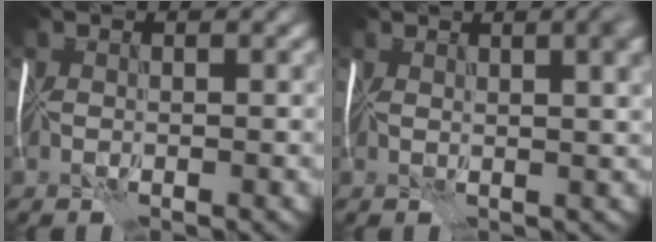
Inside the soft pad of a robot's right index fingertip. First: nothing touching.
{"total": 6.8, "force": [3.2, 2.8, 5.3], "torque": [-0.032, 0.028, 0.026]}